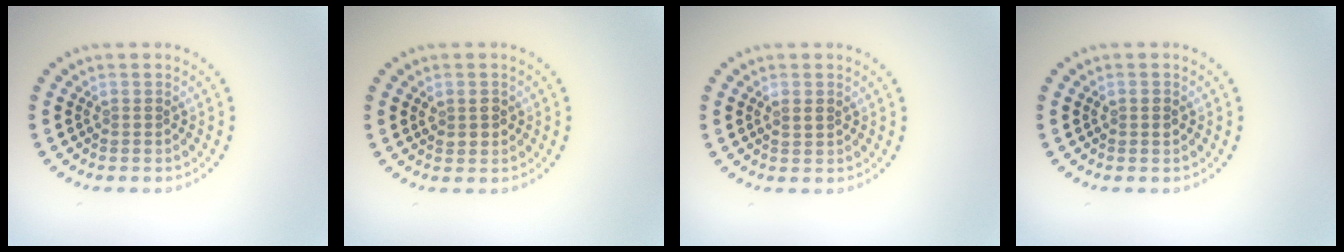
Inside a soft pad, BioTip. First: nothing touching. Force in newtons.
{"total": 1.5, "press": 1.4, "slide": 0.4}
{"total": 0.6, "press": 0.6, "slide": 0.2}
{"total": 1.0, "press": 1.0, "slide": 0.1}